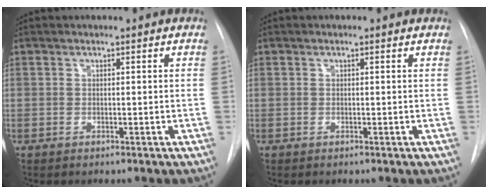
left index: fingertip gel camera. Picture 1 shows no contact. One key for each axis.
{"total": 0.6, "fx": 0.6, "fy": 0.1, "fz": 0.1, "tx": -0.004, "ty": 0.004, "tz": 0.004}